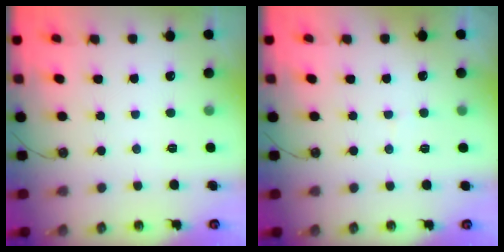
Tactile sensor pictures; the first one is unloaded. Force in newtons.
{"total": 2.6, "press": 2.4, "slide": 0.9}